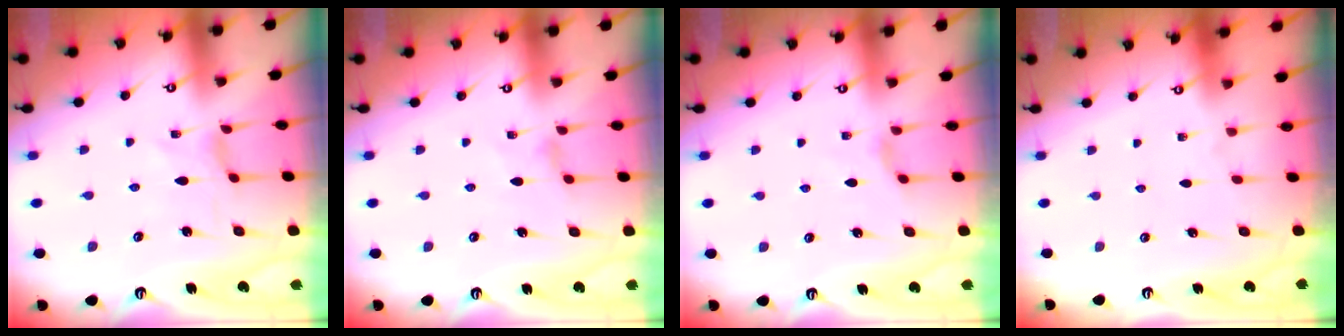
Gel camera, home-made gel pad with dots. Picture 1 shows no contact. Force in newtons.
{"total": 0.7, "press": 0.6, "slide": 0.3}
{"total": 0.7, "press": 0.6, "slide": 0.3}
{"total": 0.0}